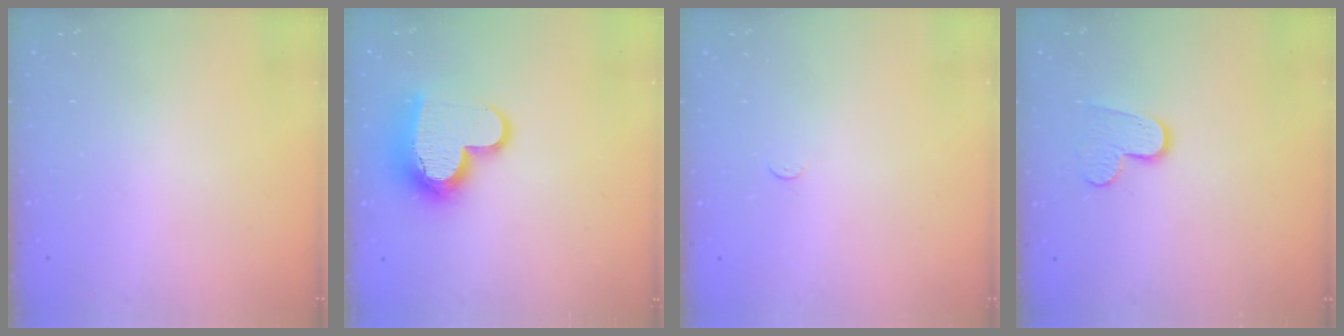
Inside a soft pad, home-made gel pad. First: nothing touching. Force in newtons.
{"total": 14.6, "press": 14.5, "slide": 1.2}
{"total": 2.3, "press": 2.3, "slide": 0.3}
{"total": 8.5, "press": 8.5, "slide": 0.5}